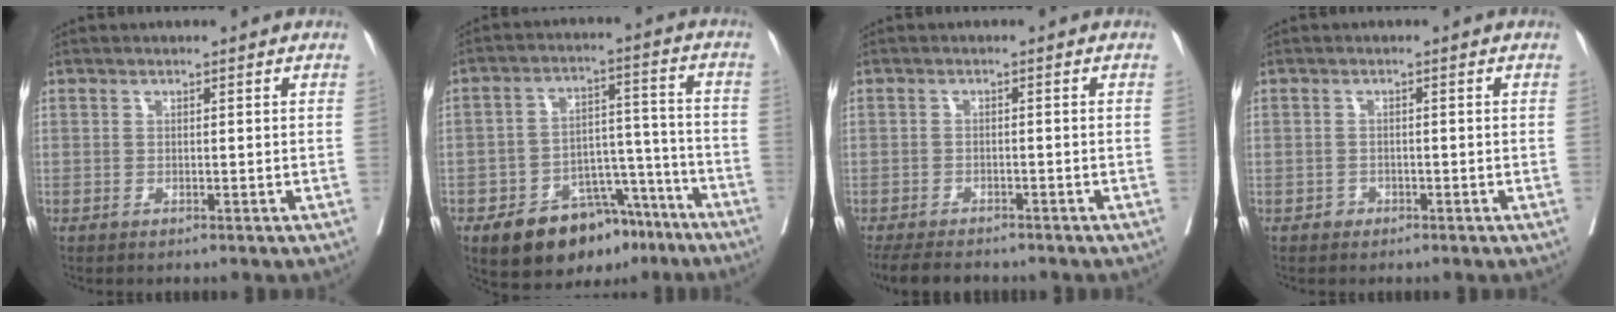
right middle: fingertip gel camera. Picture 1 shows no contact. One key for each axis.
{"total": 13.6, "fx": -9.1, "fy": 6.8, "fz": 7.5, "tx": -0.097, "ty": 0.031, "tz": -0.134}
{"total": 8.0, "fx": -6.9, "fy": 2.4, "fz": 3.2, "tx": -0.048, "ty": -0.011, "tz": -0.104}
{"total": 1.1, "fx": -0.7, "fy": 0.9, "fz": 0.1, "tx": 0.003, "ty": 0.004, "tz": -0.015}